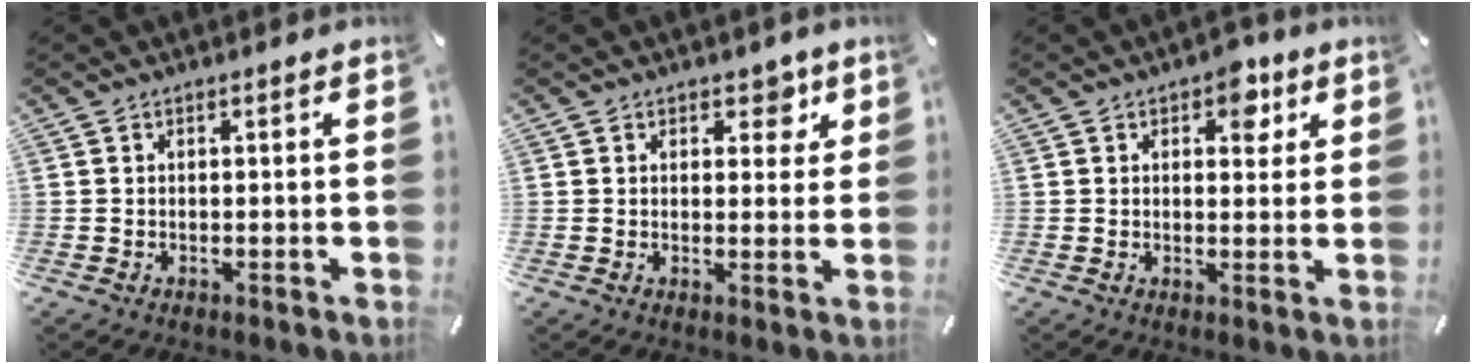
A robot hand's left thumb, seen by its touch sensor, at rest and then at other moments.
{"total": 4.3, "force": [2.3, 3.0, 2.1], "torque": [-0.002, -0.012, 0.030]}
{"total": 6.1, "force": [3.0, 3.8, 3.7], "torque": [-0.027, -0.009, 0.042]}